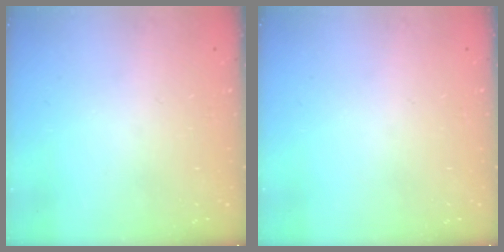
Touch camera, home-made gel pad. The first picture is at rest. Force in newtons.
{"total": 0.0}